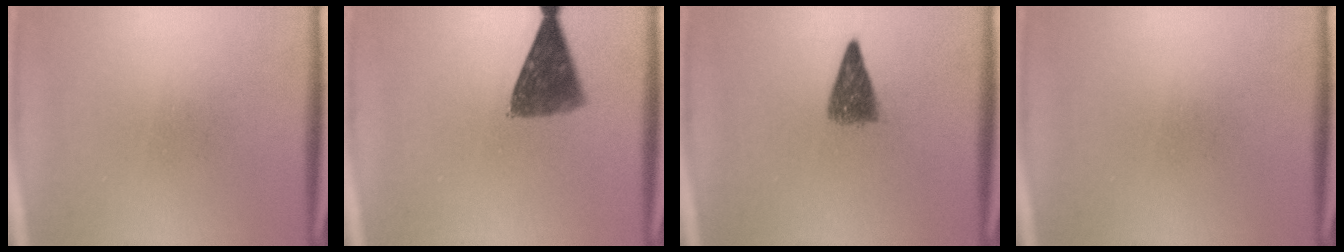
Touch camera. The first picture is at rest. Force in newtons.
{"total": 8.2}
{"total": 4.2}
{"total": 0.0}